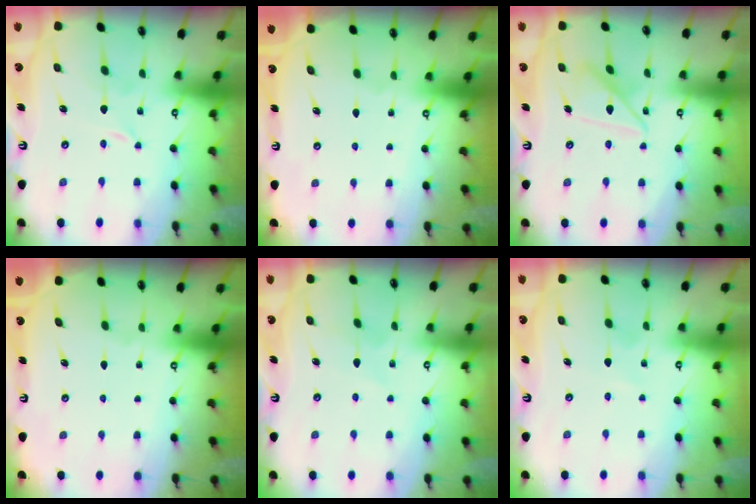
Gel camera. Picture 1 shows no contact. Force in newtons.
{"total": 0.0}
{"total": 12.6, "press": 12.5, "slide": 1.2}
{"total": 0.0}
{"total": 4.9, "press": 4.8, "slide": 0.6}
{"total": 1.6, "press": 1.6, "slide": 0.2}